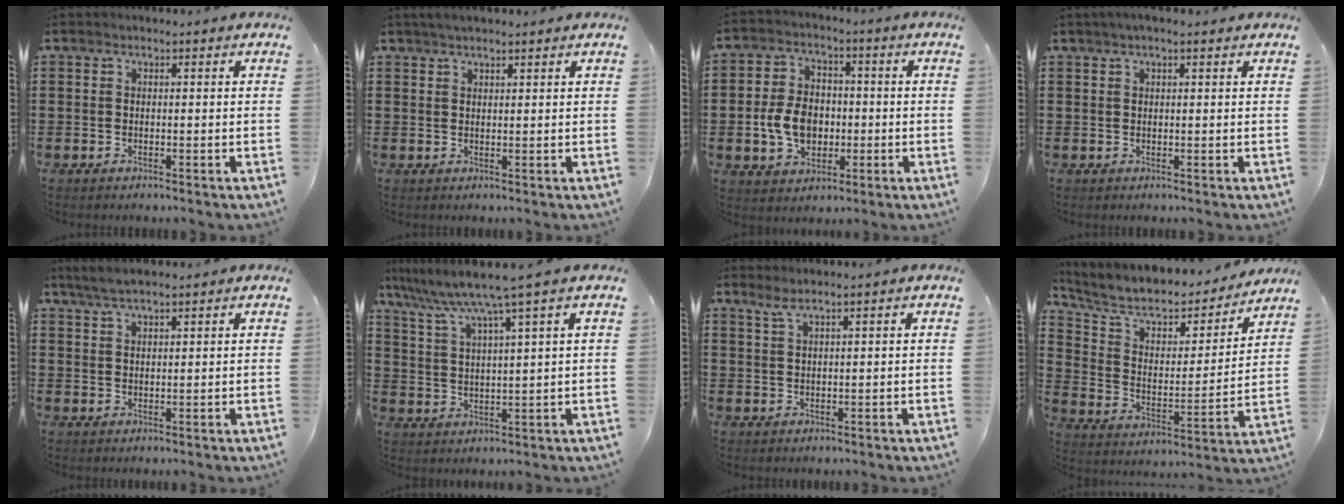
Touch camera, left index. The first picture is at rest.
{"total": 1.6, "force": [1.4, 0.2, 0.7], "torque": [-0.015, 0.004, 0.026]}
{"total": 7.8, "force": [-1.2, 5.8, 5.1], "torque": [-0.104, 0.004, -0.028]}
{"total": 1.4, "force": [0.9, 0.2, 1.1], "torque": [-0.021, 0.002, 0.016]}
{"total": 2.9, "force": [2.3, 0.4, 1.6], "torque": [-0.036, 0.003, 0.044]}
{"total": 5.9, "force": [4.0, -0.9, 4.2], "torque": [-0.098, -0.025, 0.062]}
{"total": 2.1, "force": [1.6, -0.1, 1.3], "torque": [-0.028, 0.000, 0.030]}
{"total": 8.6, "force": [7.3, 2.8, 3.5], "torque": [-0.097, -0.048, 0.121]}